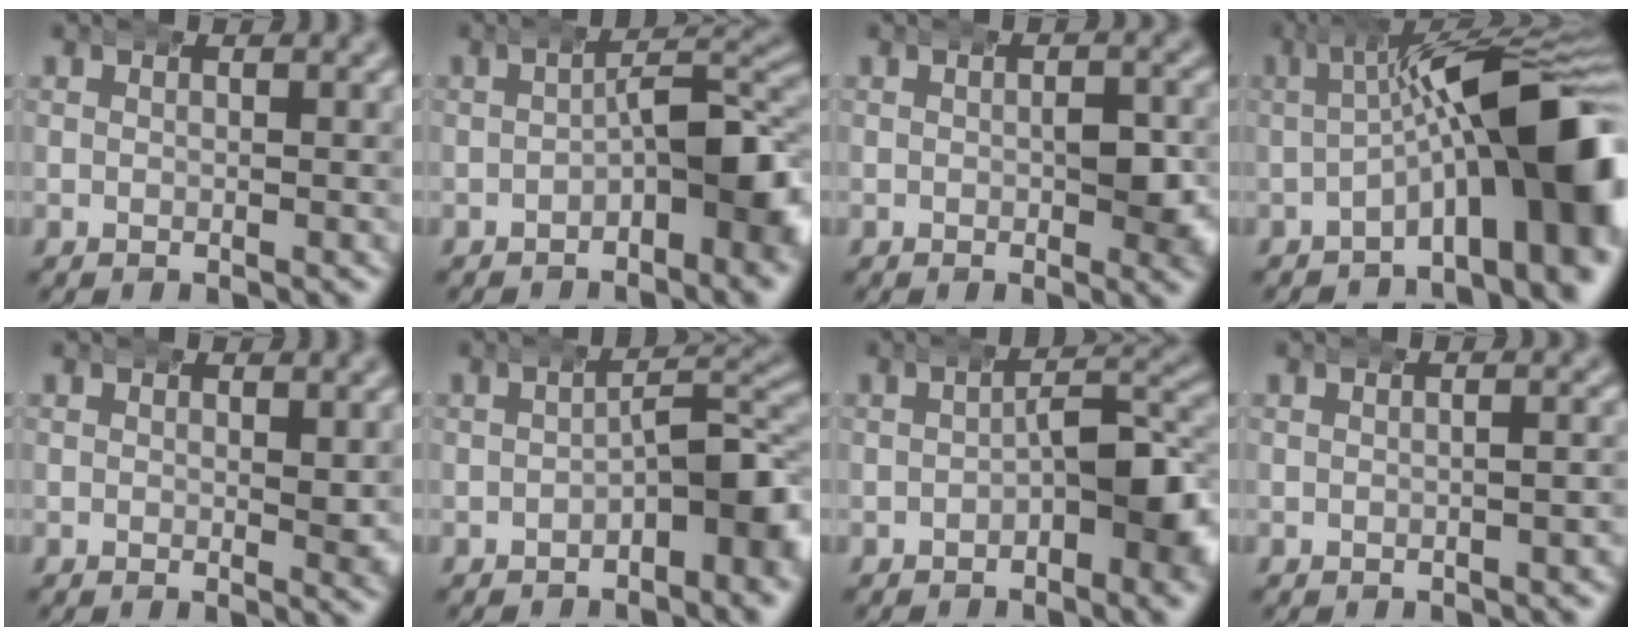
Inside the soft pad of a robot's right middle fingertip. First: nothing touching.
{"total": 5.0, "force": [-1.2, 1.7, 4.5], "torque": [-0.064, 0.000, -0.018]}
{"total": 2.3, "force": [0.1, 0.9, 2.1], "torque": [-0.028, -0.003, -0.002]}
{"total": 11.5, "force": [-1.2, 4.4, 10.6], "torque": [-0.159, -0.003, -0.021]}
{"total": 1.1, "force": [0.7, 0.0, 0.9], "torque": [-0.006, -0.002, 0.007]}
{"total": 4.6, "force": [-1.7, 1.8, 3.9], "torque": [-0.053, -0.001, -0.023]}
{"total": 4.2, "force": [-1.0, 1.5, 3.8], "torque": [-0.056, -0.001, -0.016]}
{"total": 1.1, "force": [-0.9, 0.2, 0.5], "torque": [-0.008, 0.002, -0.013]}